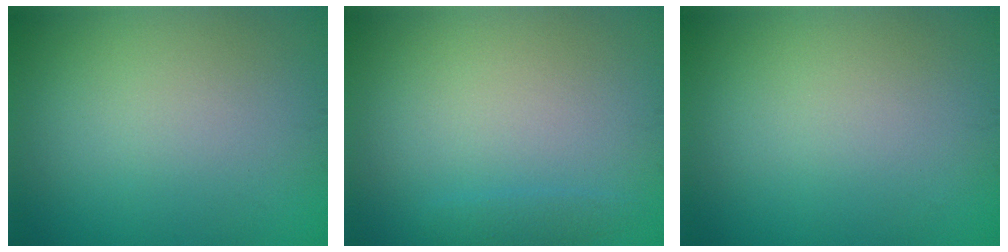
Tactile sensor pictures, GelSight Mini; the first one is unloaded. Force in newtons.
{"total": 1.0, "press": 1.0, "slide": 0.1}
{"total": 0.0}